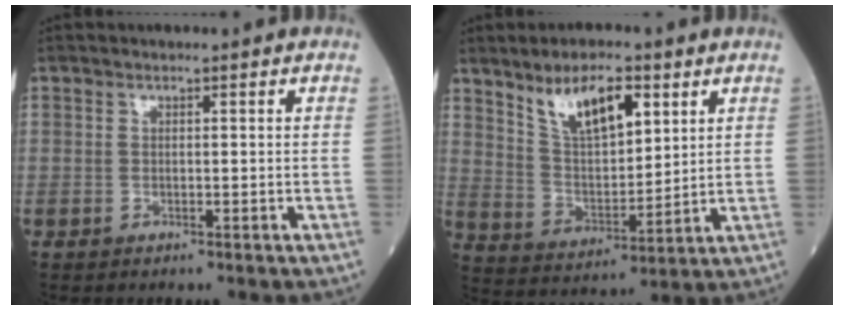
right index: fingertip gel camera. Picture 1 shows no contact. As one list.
[{"total": 10.5, "force": [6.0, 4.0, 7.7], "torque": [-0.145, 0.008, 0.120]}]